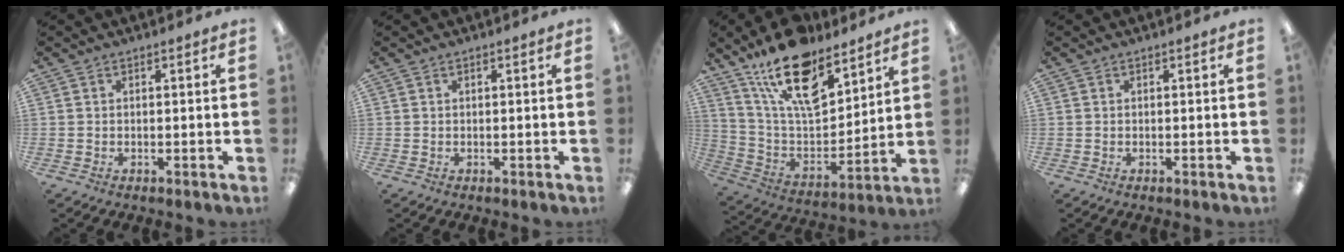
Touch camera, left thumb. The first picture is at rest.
{"total": 0.0}
{"total": 20.0, "force": [14.0, 8.6, 11.5], "torque": [-0.202, -0.081, 0.246]}
{"total": 0.0}